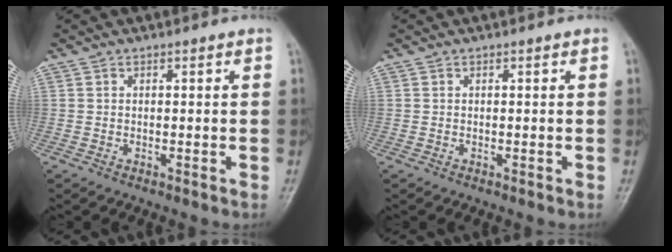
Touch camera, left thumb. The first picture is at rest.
{"total": 0.0}